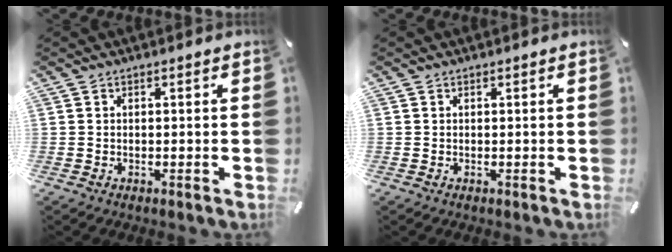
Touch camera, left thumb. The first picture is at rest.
{"total": 0.0}